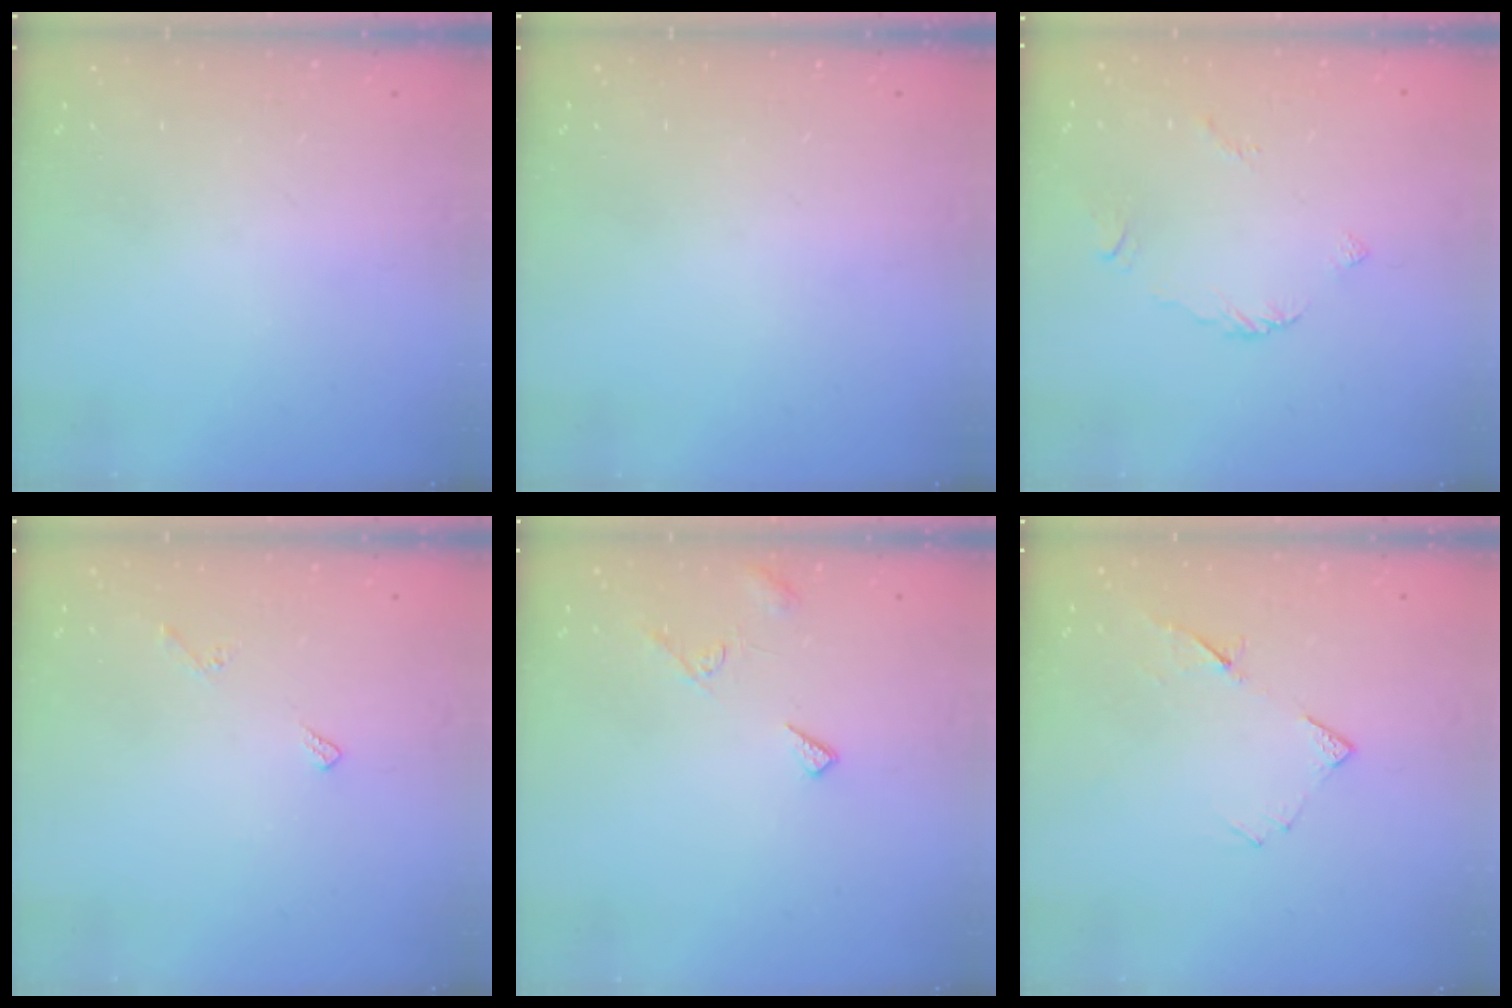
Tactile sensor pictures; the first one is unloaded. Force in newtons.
{"total": 0.0}
{"total": 3.0, "press": 3.0, "slide": 0.4}
{"total": 5.6, "press": 5.6, "slide": 0.8}
{"total": 6.1, "press": 6.1, "slide": 0.4}
{"total": 7.2, "press": 7.2, "slide": 0.5}